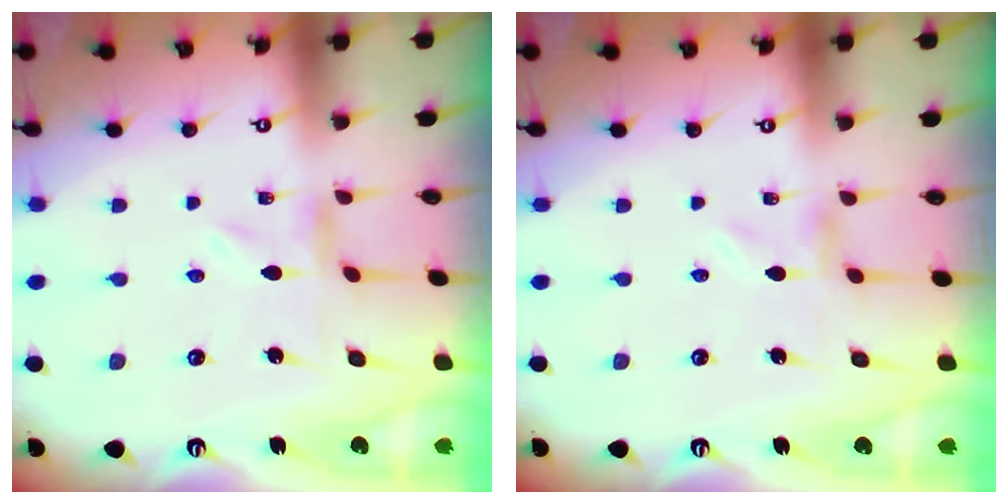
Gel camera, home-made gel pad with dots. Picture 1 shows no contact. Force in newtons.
{"total": 0.0}